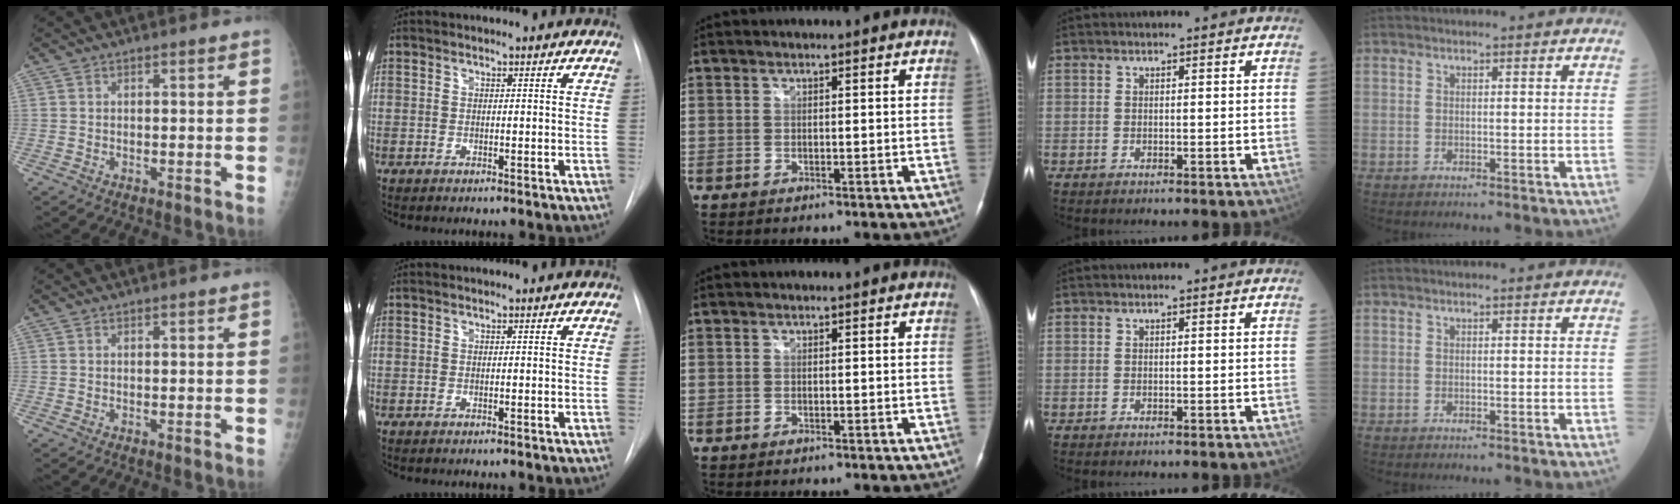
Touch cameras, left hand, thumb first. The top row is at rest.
{}